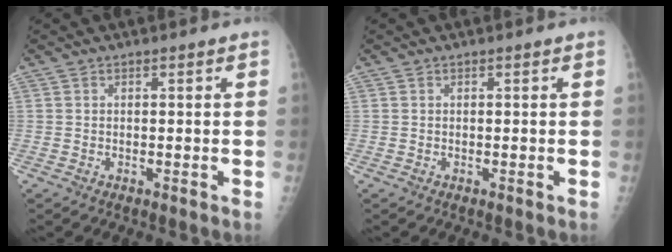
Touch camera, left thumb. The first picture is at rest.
{"total": 0.0}